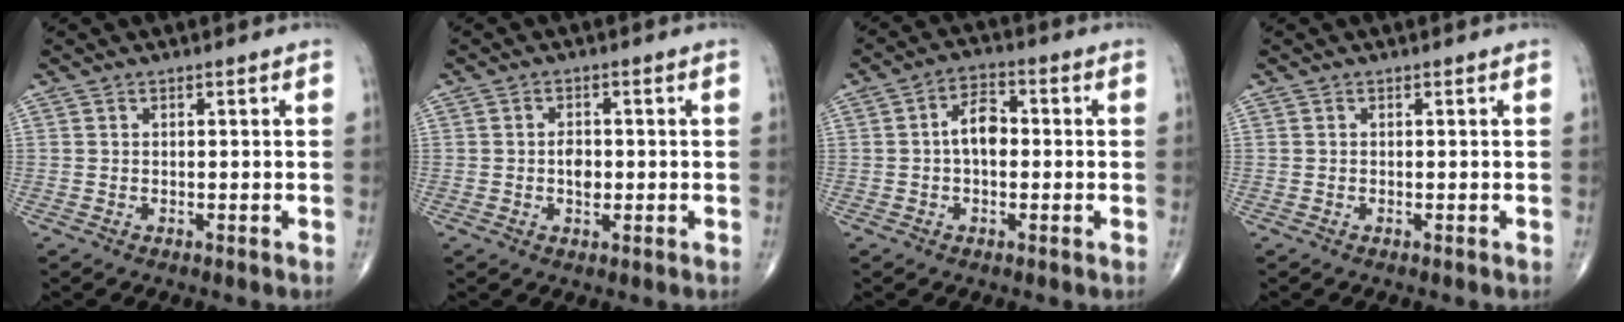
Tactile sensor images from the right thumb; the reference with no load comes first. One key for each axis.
{"total": 3.0, "fx": -0.2, "fy": 2.0, "fz": 2.2, "tx": -0.026, "ty": 0.003, "tz": -0.006}
{"total": 5.8, "fx": -0.1, "fy": 3.5, "fz": 4.7, "tx": -0.071, "ty": 0.018, "tz": -0.010}
{"total": 0.0}